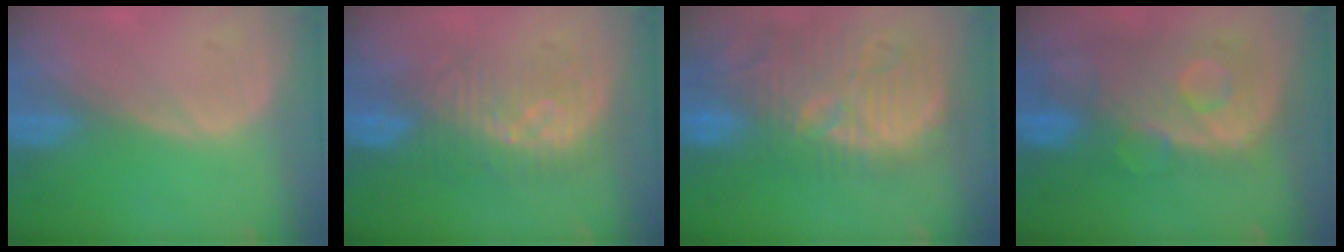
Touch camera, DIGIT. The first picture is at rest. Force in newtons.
{"total": 7.8, "press": 7.7, "slide": 1.1}
{"total": 14.0, "press": 12.8, "slide": 5.8}
{"total": 11.3, "press": 9.7, "slide": 5.7}